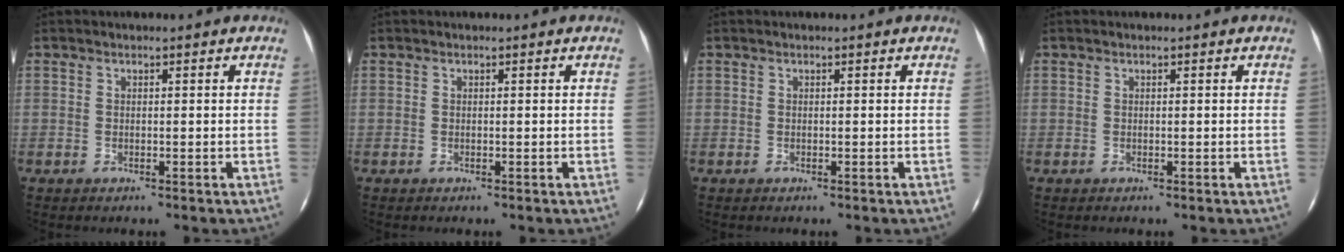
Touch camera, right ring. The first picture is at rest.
{"total": 0.0}
{"total": 0.0}
{"total": 0.0}